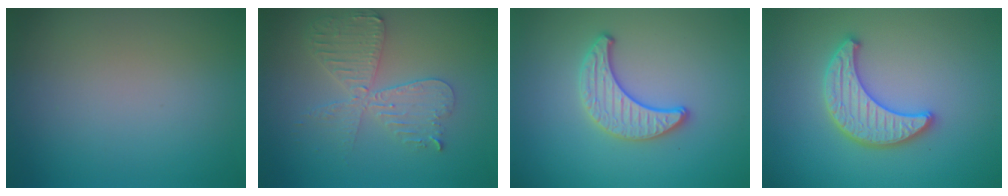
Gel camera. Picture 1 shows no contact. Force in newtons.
{"total": 4.6, "press": 4.0, "slide": 2.3}
{"total": 3.0, "press": 2.8, "slide": 0.9}
{"total": 3.9, "press": 3.7, "slide": 1.2}